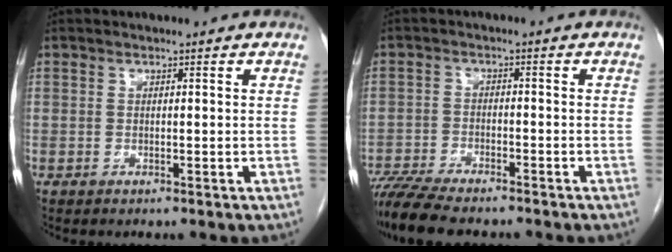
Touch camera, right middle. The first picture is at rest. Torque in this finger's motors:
{"motor_torque": [1.22, -0.92, 0.13, 0.12]}